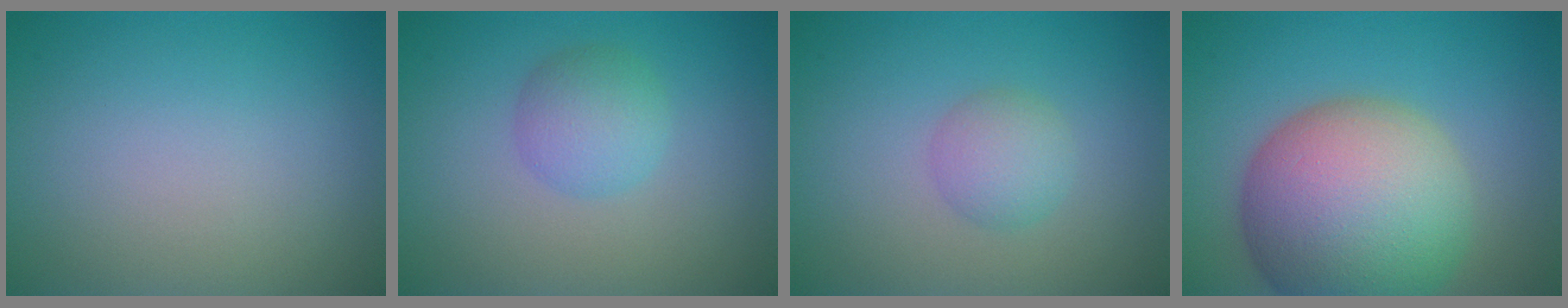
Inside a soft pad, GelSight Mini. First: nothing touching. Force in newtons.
{"total": 2.9, "press": 2.9, "slide": 0.0}
{"total": 2.4, "press": 2.4, "slide": 0.1}
{"total": 14.1, "press": 14.0, "slide": 0.9}